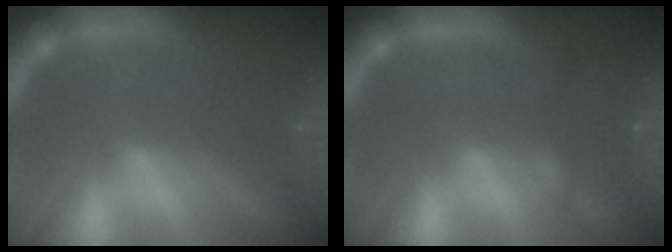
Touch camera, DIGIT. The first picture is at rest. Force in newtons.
{"total": 1.4}